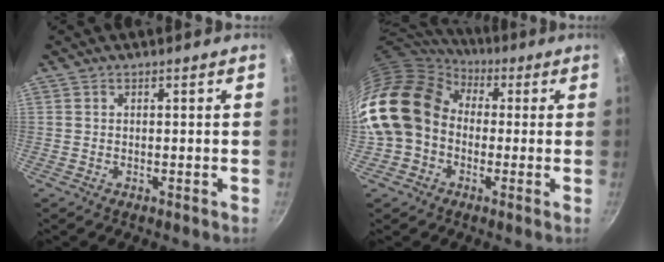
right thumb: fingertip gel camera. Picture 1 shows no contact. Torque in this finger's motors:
{"motor_torque": [-0.18, 1.76, 1.93, -0.49, 0.38]}